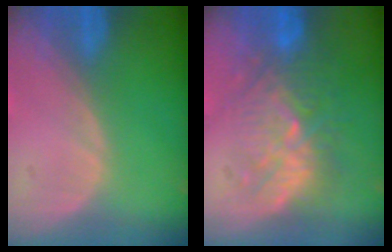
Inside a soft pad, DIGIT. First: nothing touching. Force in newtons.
{"total": 9.4, "press": 8.9, "slide": 2.8}